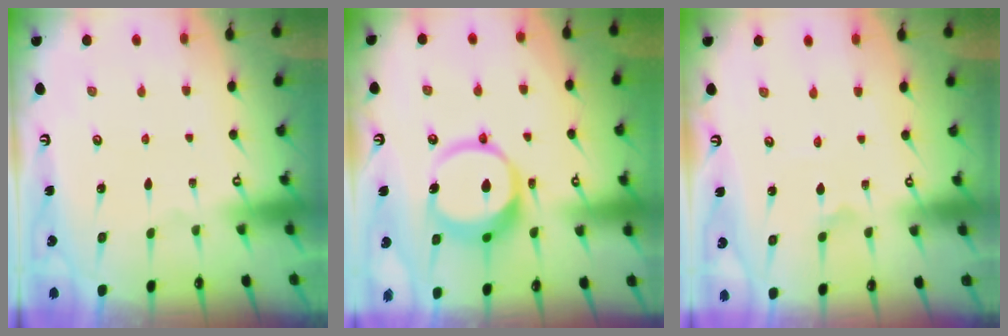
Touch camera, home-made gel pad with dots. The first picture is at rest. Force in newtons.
{"total": 13.4, "press": 13.3, "slide": 1.6}
{"total": 1.2, "press": 1.1, "slide": 0.2}